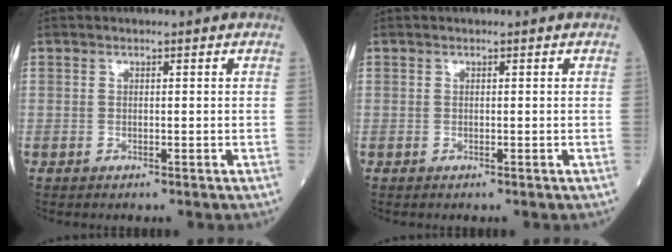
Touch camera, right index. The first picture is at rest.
{"total": 0.0}